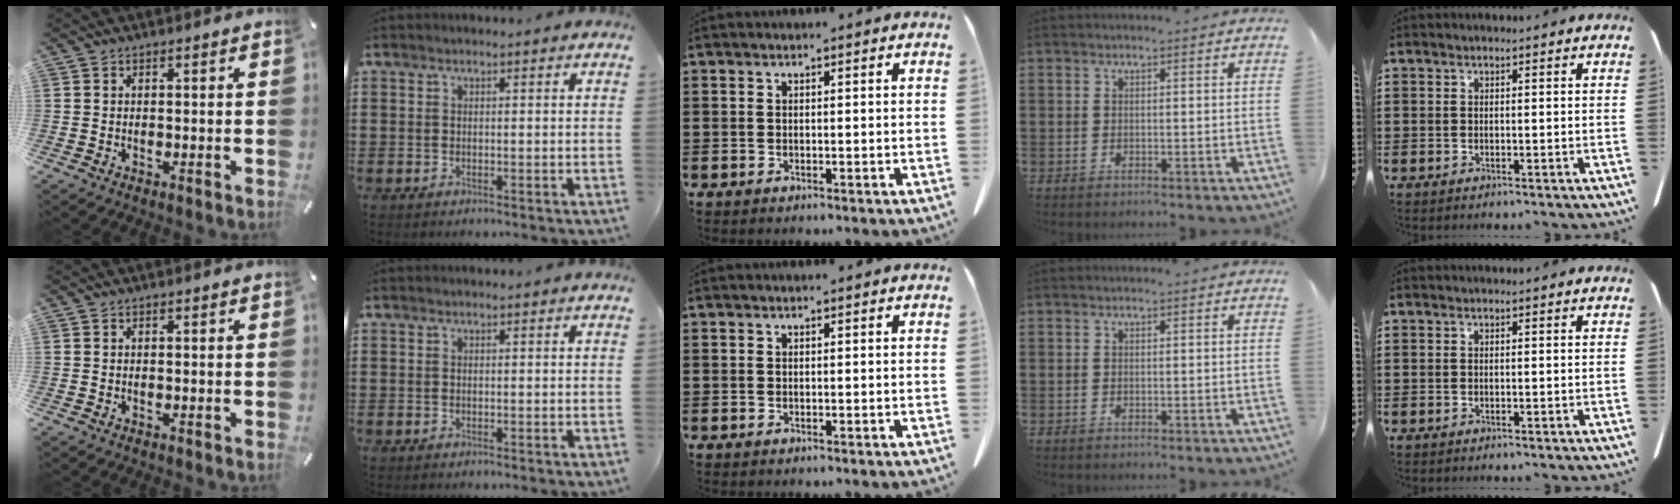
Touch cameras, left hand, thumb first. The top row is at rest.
{}